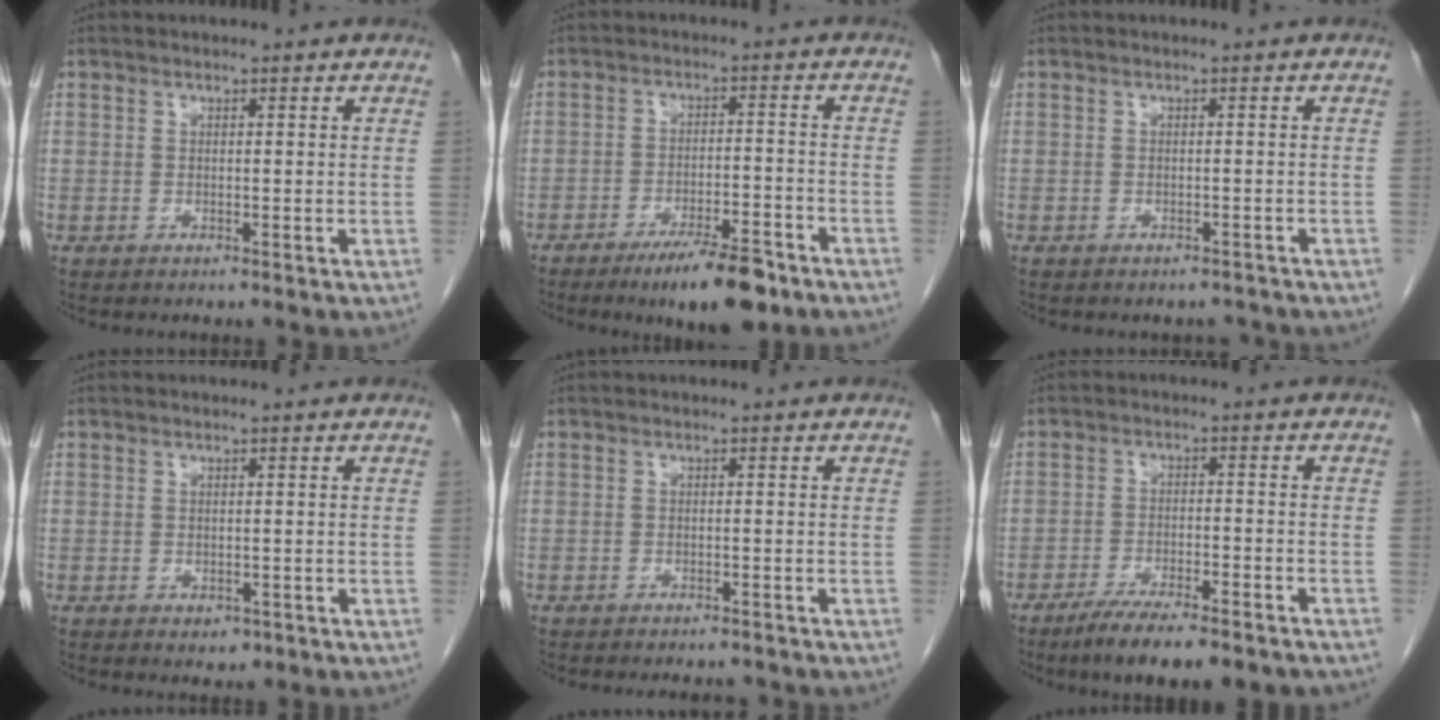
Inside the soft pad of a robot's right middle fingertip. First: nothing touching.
{"total": 9.3, "force": [-6.5, 2.0, 6.3], "torque": [-0.092, -0.008, -0.101]}
{"total": 2.4, "force": [-2.2, 1.0, 0.1], "torque": [0.001, 0.002, -0.029]}
{"total": 1.5, "force": [-0.7, 1.0, 0.8], "torque": [-0.010, 0.001, -0.002]}
{"total": 4.9, "force": [-4.5, 1.4, 1.4], "torque": [-0.014, -0.003, -0.053]}
{"total": 10.9, "force": [-8.5, 1.9, 6.5], "torque": [-0.092, -0.016, -0.129]}